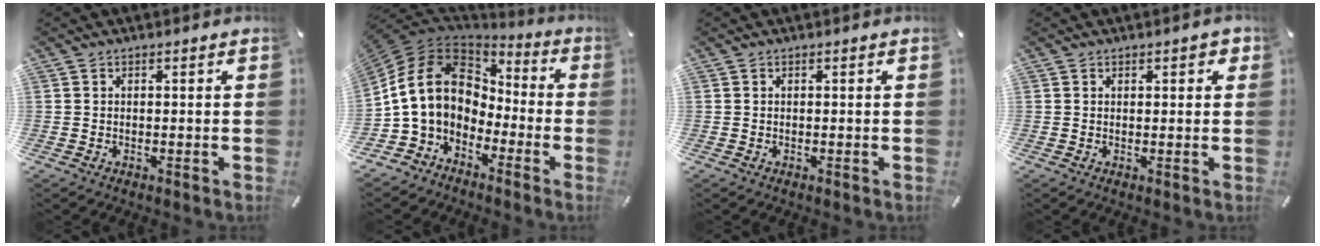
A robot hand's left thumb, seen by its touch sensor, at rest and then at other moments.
{"total": 14.1, "force": [0.2, 11.4, 8.3], "torque": [-0.202, 0.011, -0.004]}
{"total": 0.0}
{"total": 1.4, "force": [0.8, 0.8, 0.8], "torque": [-0.009, 0.002, 0.011]}